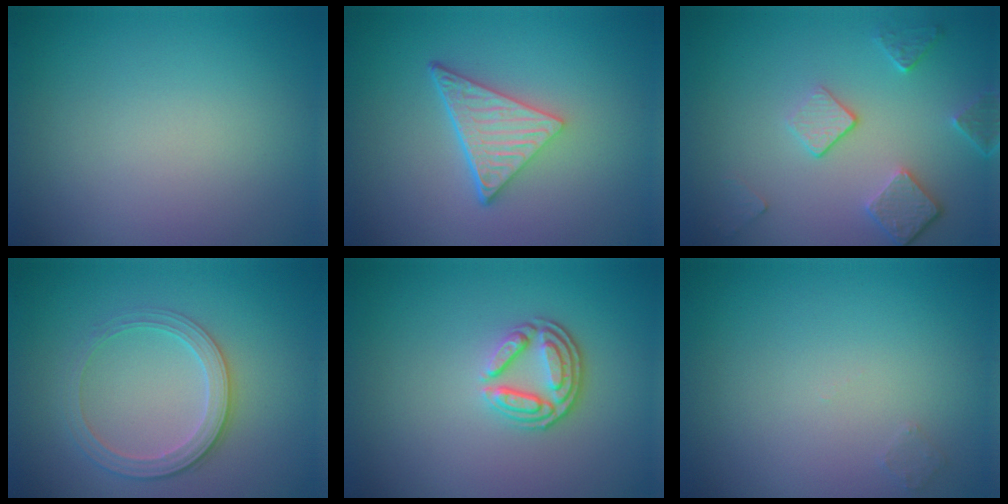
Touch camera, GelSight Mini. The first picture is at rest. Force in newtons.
{"total": 4.7, "press": 3.4, "slide": 3.3}
{"total": 3.7, "press": 2.9, "slide": 2.4}
{"total": 2.8, "press": 2.6, "slide": 1.1}
{"total": 3.6, "press": 2.7, "slide": 2.4}
{"total": 0.7, "press": 0.7, "slide": 0.0}